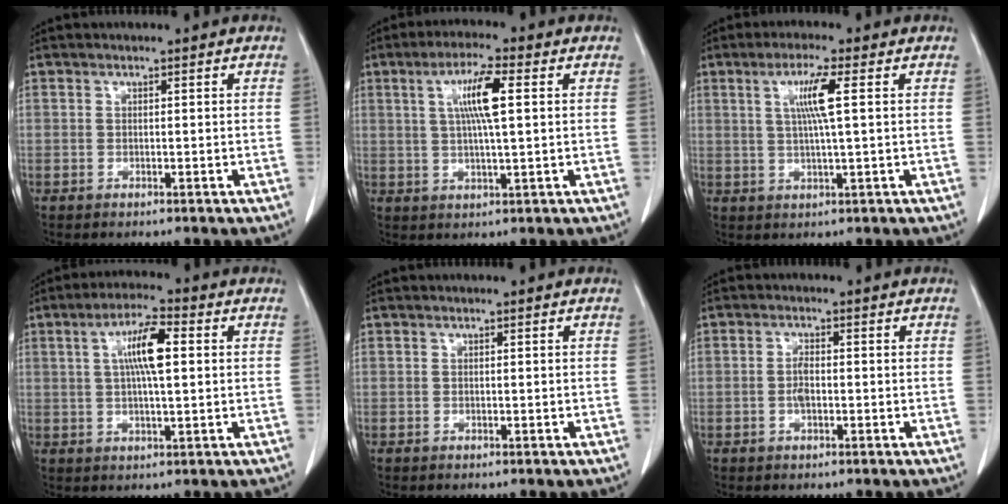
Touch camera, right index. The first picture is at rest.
{"total": 7.4, "force": [1.8, 0.5, 7.2], "torque": [-0.133, 0.006, 0.033]}
{"total": 5.6, "force": [1.4, -0.4, 5.4], "torque": [-0.102, 0.000, 0.028]}
{"total": 7.8, "force": [1.6, 1.3, 7.5], "torque": [-0.138, 0.013, 0.028]}
{"total": 0.0}
{"total": 2.0, "force": [-0.4, 0.7, 1.8], "torque": [-0.038, 0.003, -0.004]}